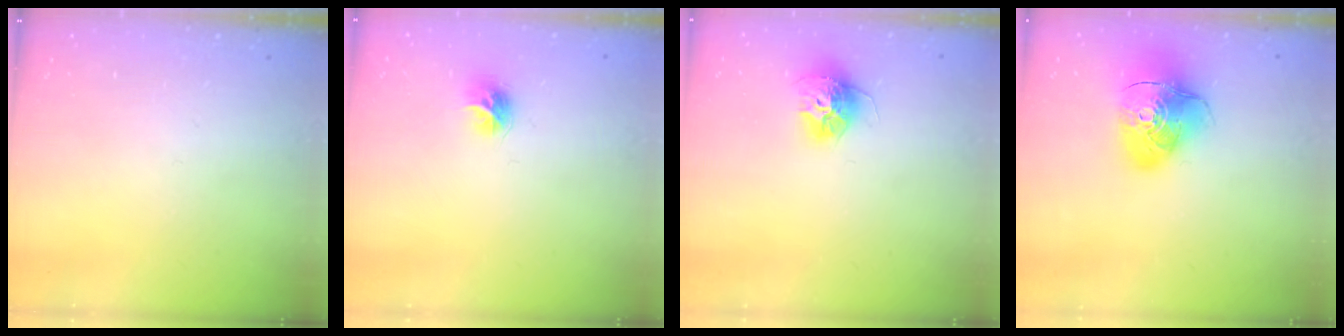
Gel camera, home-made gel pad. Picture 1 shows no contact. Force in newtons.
{"total": 7.5, "press": 7.5, "slide": 0.4}
{"total": 12.0, "press": 11.9, "slide": 1.1}
{"total": 15.7, "press": 15.5, "slide": 2.0}